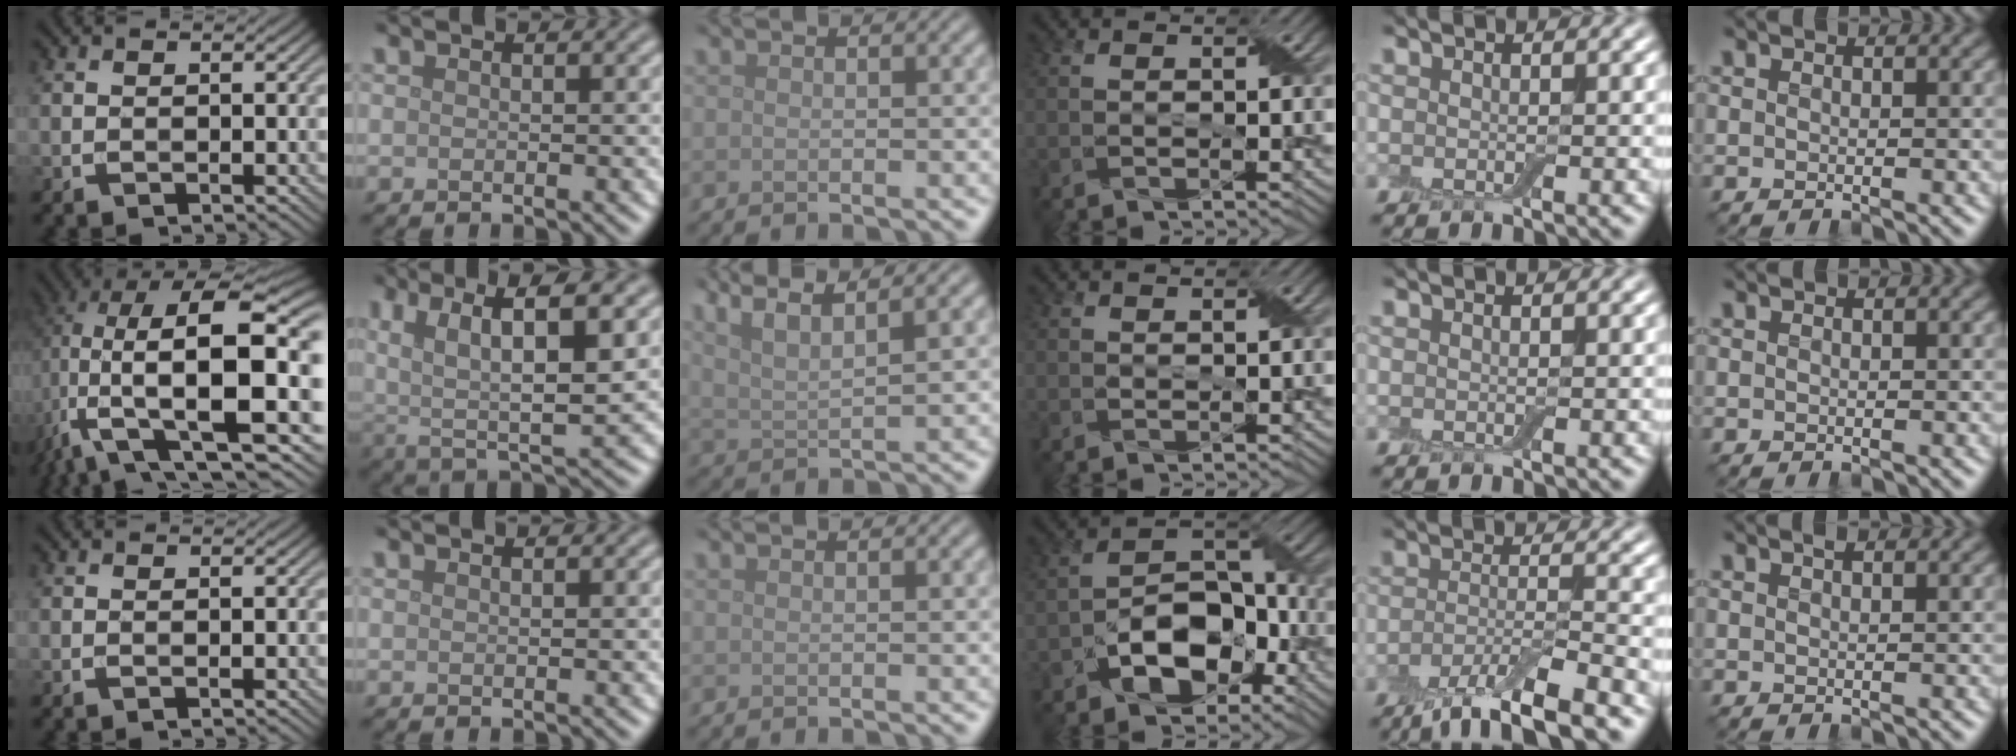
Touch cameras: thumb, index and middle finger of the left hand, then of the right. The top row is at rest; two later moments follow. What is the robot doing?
{"motion": "peel", "object": "bubble wrap"}